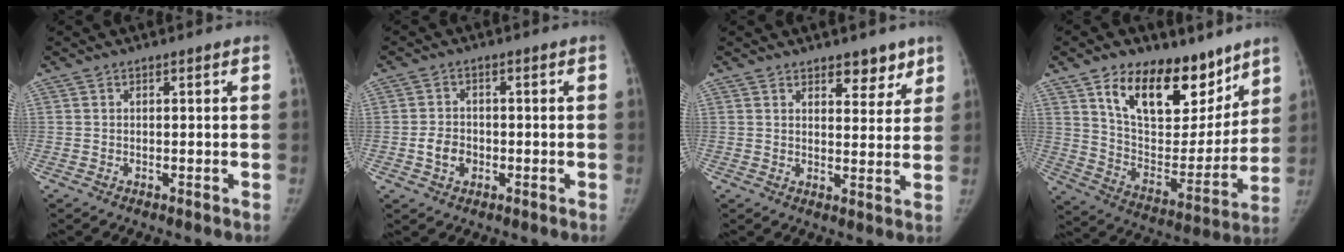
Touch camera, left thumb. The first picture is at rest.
{"total": 4.0, "force": [-1.1, 3.2, 2.3], "torque": [-0.032, 0.009, -0.019]}
{"total": 5.4, "force": [3.9, 2.7, 2.7], "torque": [-0.004, -0.026, 0.055]}
{"total": 21.7, "force": [13.5, 11.6, 12.4], "torque": [-0.141, -0.068, 0.231]}